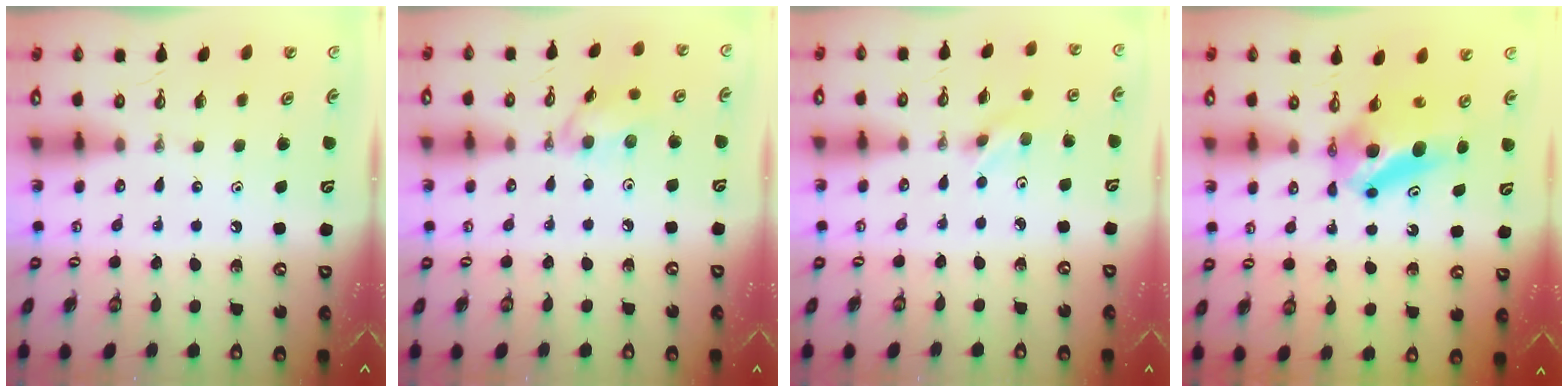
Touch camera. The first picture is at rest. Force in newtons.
{"total": 8.9, "press": 8.9, "slide": 1.1}
{"total": 2.5, "press": 2.5, "slide": 0.5}
{"total": 6.7, "press": 6.3, "slide": 2.4}